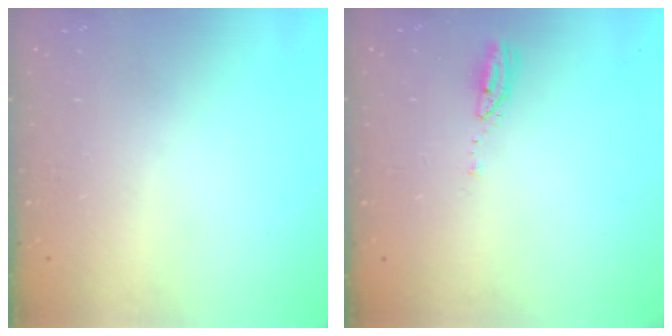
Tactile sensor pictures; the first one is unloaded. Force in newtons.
{"total": 3.0, "press": 2.9, "slide": 0.3}